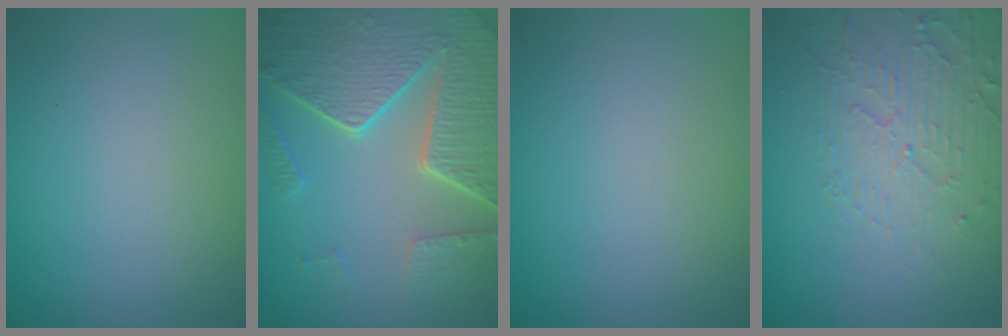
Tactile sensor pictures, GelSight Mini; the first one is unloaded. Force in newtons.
{"total": 8.4, "press": 6.0, "slide": 5.9}
{"total": 0.0}
{"total": 5.0, "press": 3.3, "slide": 3.8}